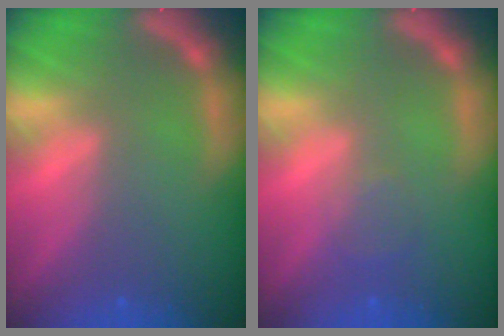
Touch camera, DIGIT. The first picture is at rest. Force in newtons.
{"total": 1.5}